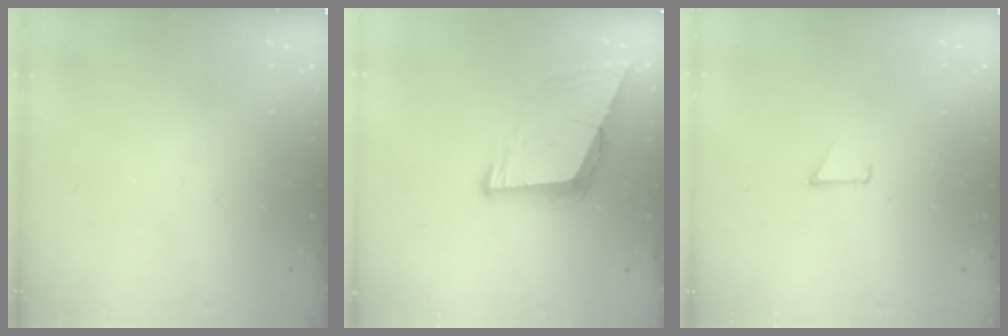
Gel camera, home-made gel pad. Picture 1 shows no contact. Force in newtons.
{"total": 9.0, "press": 8.1, "slide": 3.8}
{"total": 0.9, "press": 0.8, "slide": 0.1}